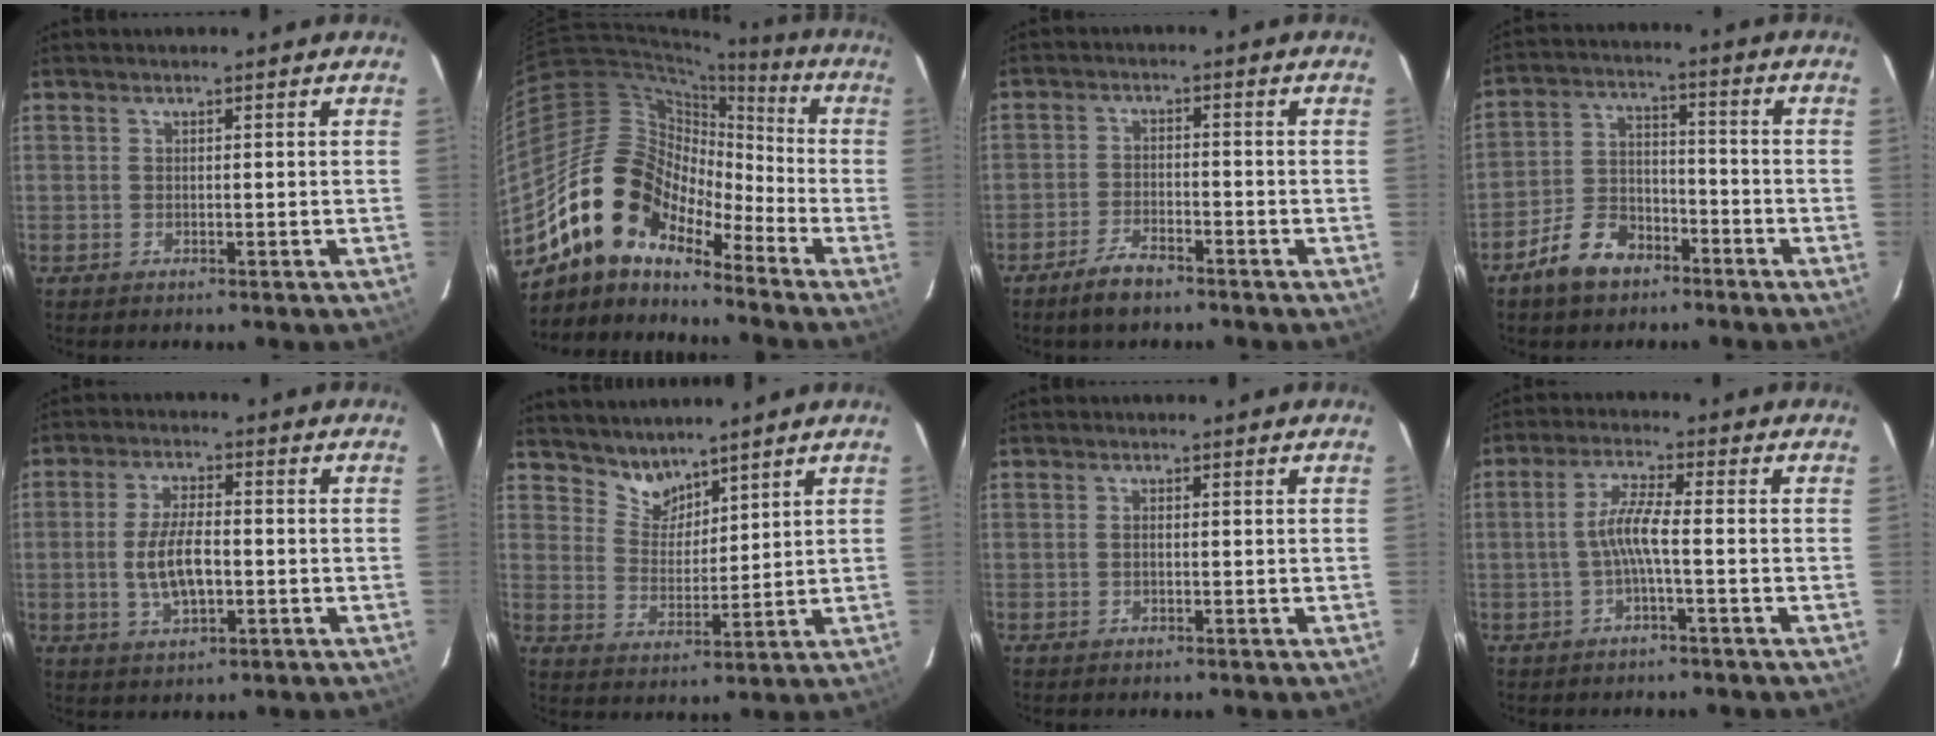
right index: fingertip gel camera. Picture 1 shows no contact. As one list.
[{"total": 15.0, "force": [-11.4, 7.2, 6.7], "torque": [-0.119, 0.016, -0.223]}, {"total": 5.4, "force": [-4.2, 1.7, 2.9], "torque": [-0.078, -0.002, -0.078]}, {"total": 9.7, "force": [-6.5, 5.6, 4.5], "torque": [-0.102, 0.020, -0.110]}, {"total": 8.6, "force": [-1.3, 3.8, 7.6], "torque": [-0.150, 0.000, -0.020]}, {"total": 6.0, "force": [5.3, 2.6, 1.1], "torque": [-0.010, 0.003, 0.104]}, {"total": 1.1, "force": [-0.1, 0.7, 0.8], "torque": [-0.016, 0.002, -0.003]}, {"total": 5.0, "force": [-1.3, 0.0, 4.8], "torque": [-0.105, 0.008, -0.024]}]